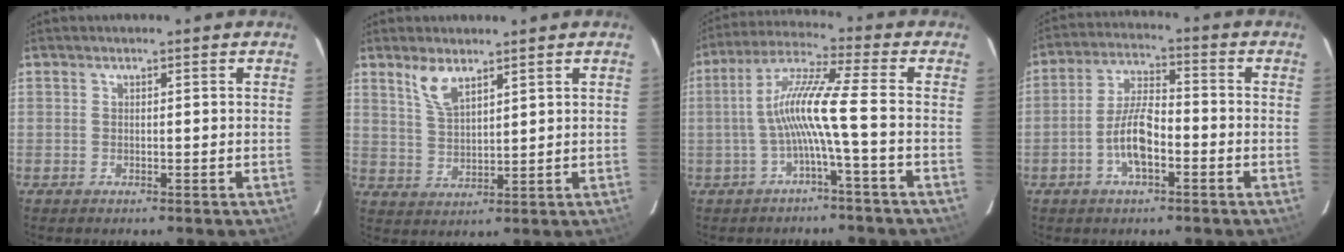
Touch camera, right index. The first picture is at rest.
{"total": 5.5, "force": [3.8, 2.0, 3.4], "torque": [-0.068, 0.001, 0.082]}
{"total": 9.4, "force": [-2.4, -1.1, 9.1], "torque": [-0.188, 0.012, -0.042]}
{"total": 8.1, "force": [-3.2, 2.7, 6.9], "torque": [-0.142, 0.009, -0.058]}